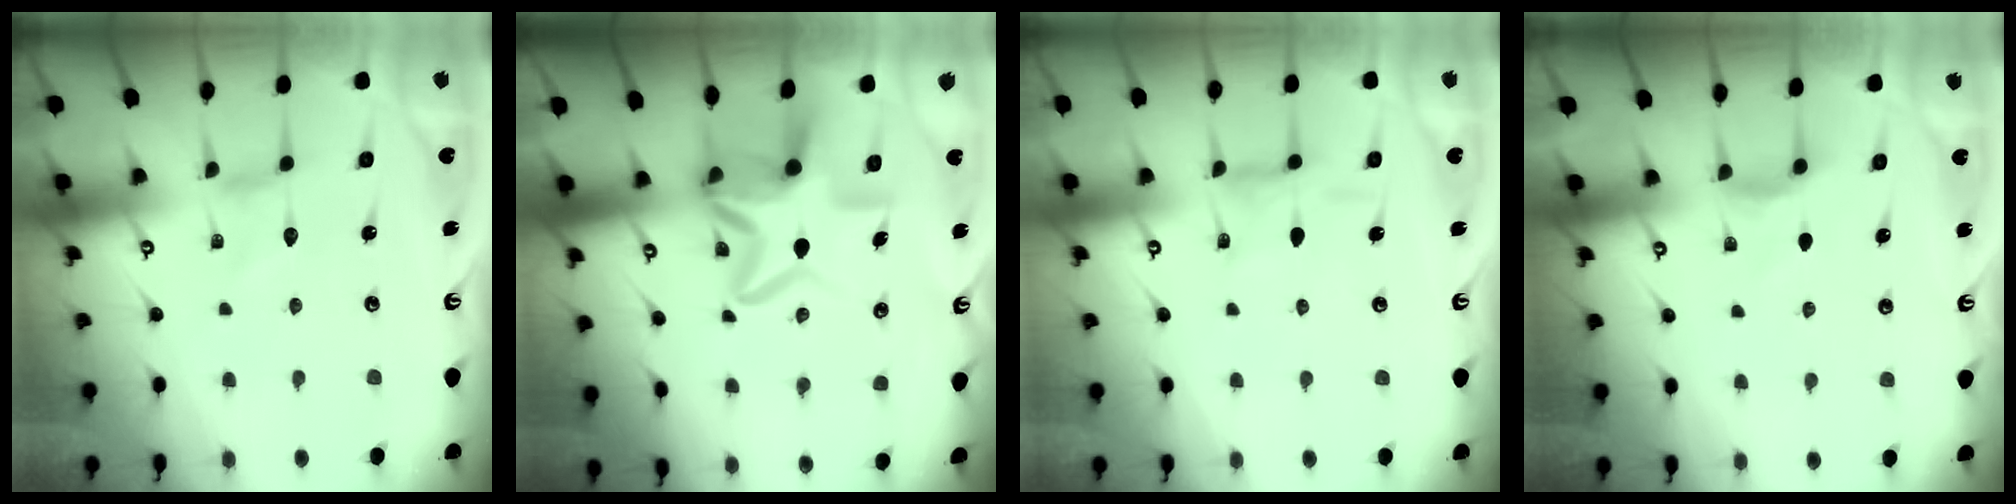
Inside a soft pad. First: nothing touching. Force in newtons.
{"total": 10.1, "press": 10.0, "slide": 1.2}
{"total": 2.4, "press": 2.3, "slide": 0.3}
{"total": 3.5, "press": 3.5, "slide": 0.5}